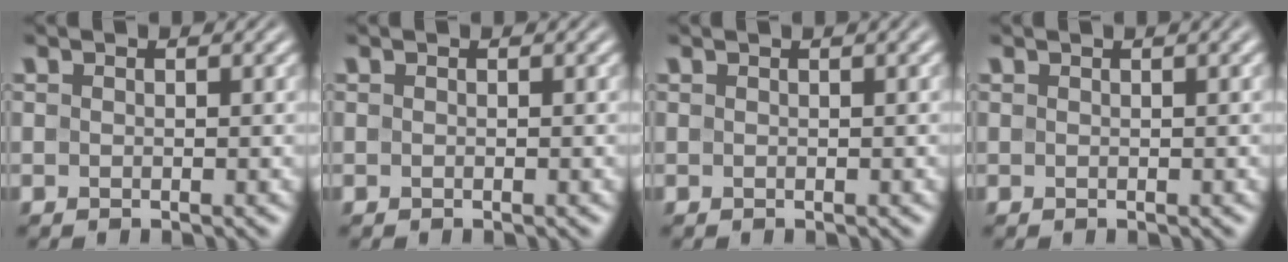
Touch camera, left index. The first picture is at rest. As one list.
[{"total": 0.0}, {"total": 1.4, "force": [0.7, 0.4, 1.1], "torque": [-0.014, 0.003, 0.003]}, {"total": 1.7, "force": [0.9, 0.6, 1.4], "torque": [-0.016, 0.002, 0.005]}]